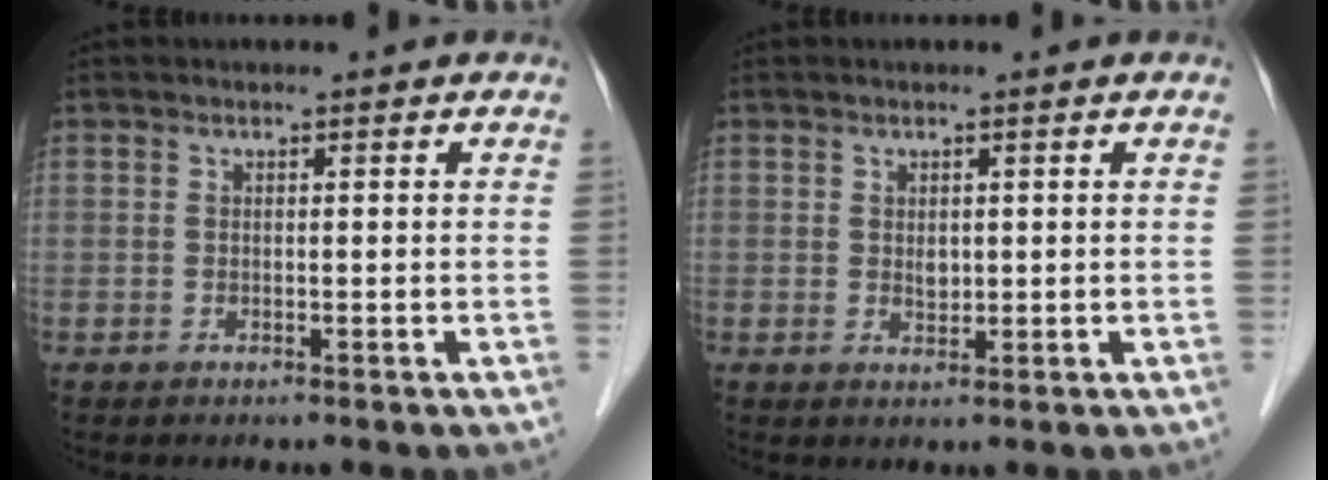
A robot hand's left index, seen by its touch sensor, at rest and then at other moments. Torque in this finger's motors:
{"motor_torque": [0.10, 0.02, 0.02, 0.01]}